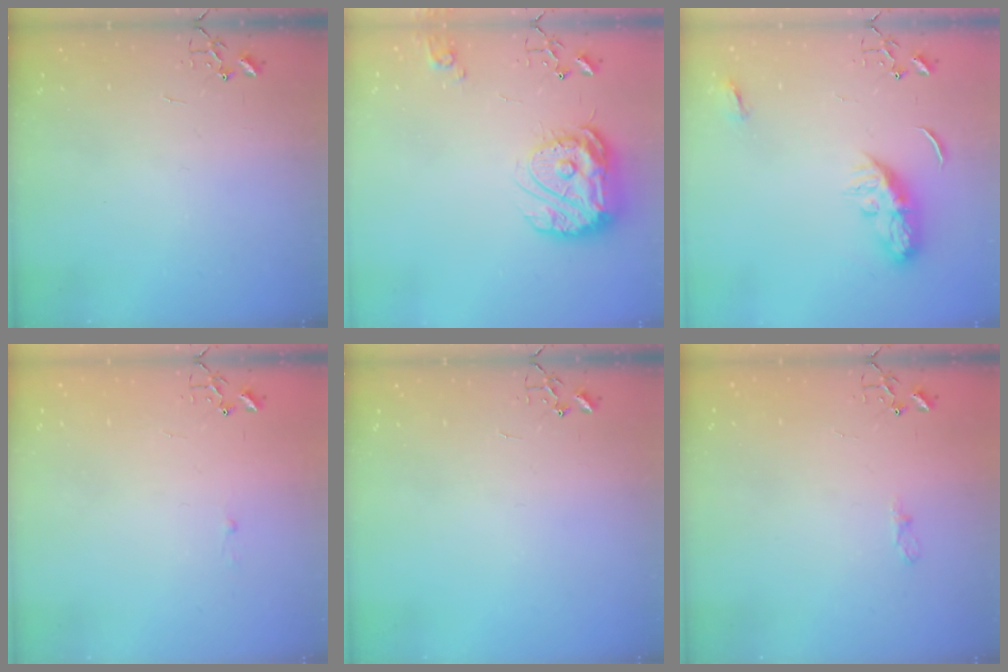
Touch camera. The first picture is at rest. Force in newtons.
{"total": 17.3, "press": 17.2, "slide": 1.9}
{"total": 9.3, "press": 9.3, "slide": 0.1}
{"total": 1.8, "press": 1.8, "slide": 0.2}
{"total": 0.0}
{"total": 5.0, "press": 4.9, "slide": 0.6}